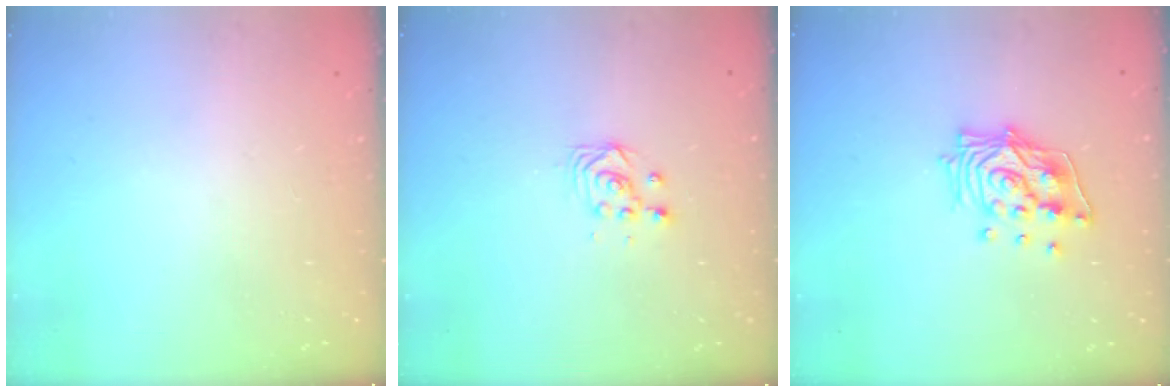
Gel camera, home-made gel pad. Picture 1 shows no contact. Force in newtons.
{"total": 3.4, "press": 3.4, "slide": 0.2}
{"total": 13.5, "press": 13.5, "slide": 1.6}